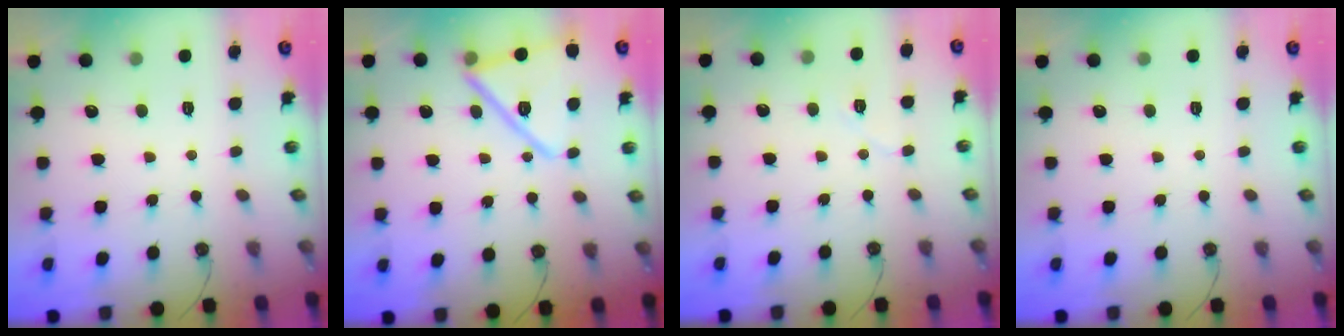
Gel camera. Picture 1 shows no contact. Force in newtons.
{"total": 17.0, "press": 16.6, "slide": 3.5}
{"total": 5.6, "press": 5.0, "slide": 2.4}
{"total": 0.0}